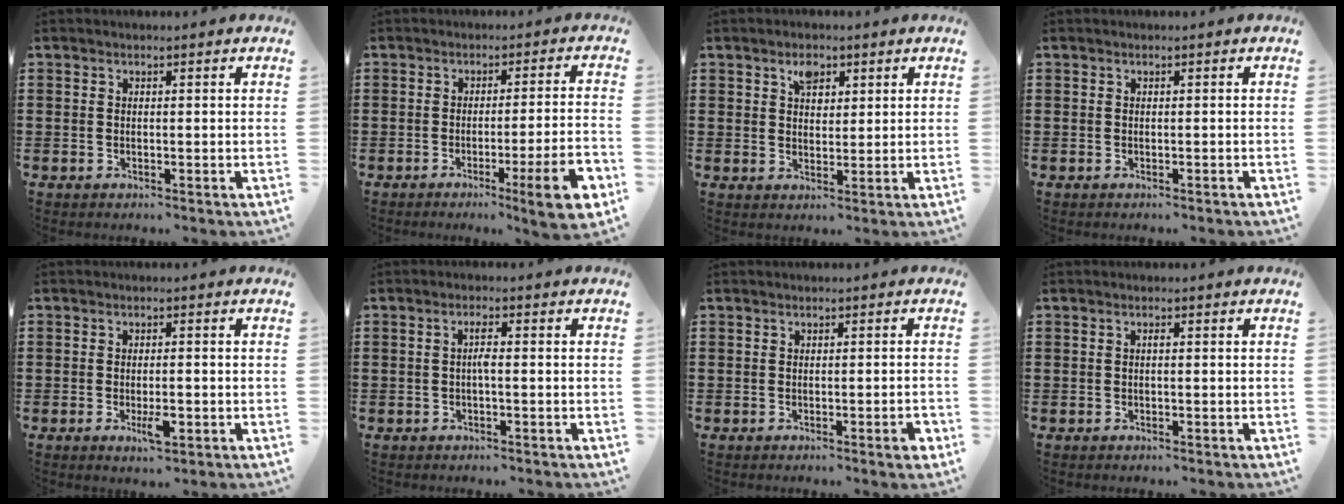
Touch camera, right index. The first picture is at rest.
{"total": 8.6, "force": [-3.8, 0.4, 7.7], "torque": [-0.124, -0.010, -0.065]}
{"total": 3.0, "force": [1.8, 1.8, 1.6], "torque": [-0.030, 0.001, 0.032]}
{"total": 0.0}
{"total": 3.6, "force": [-1.1, 1.2, 3.3], "torque": [-0.060, -0.001, -0.020]}
{"total": 2.0, "force": [-0.3, 0.2, 2.0], "torque": [-0.039, 0.002, -0.008]}
{"total": 2.1, "force": [-0.9, 0.2, 1.9], "torque": [-0.030, -0.004, -0.013]}
{"total": 0.5, "force": [-0.1, 0.1, 0.5], "torque": [-0.010, -0.003, -0.001]}